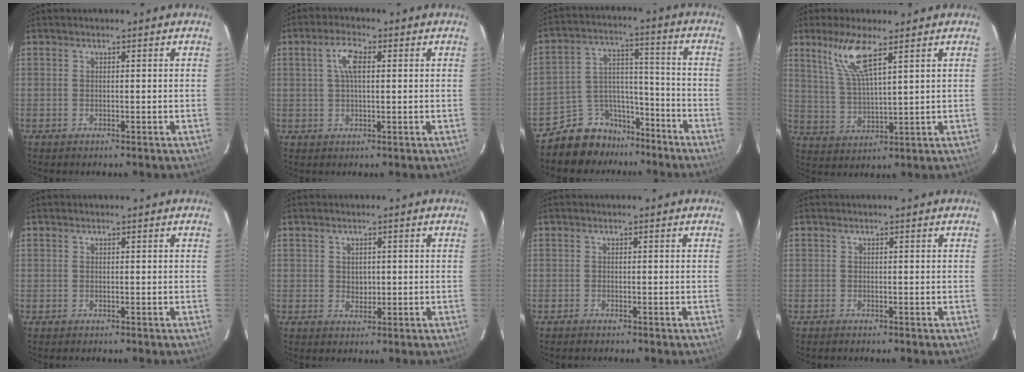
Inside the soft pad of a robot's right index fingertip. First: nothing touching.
{"total": 4.6, "force": [1.1, 1.8, 4.0], "torque": [-0.080, 0.012, 0.022]}
{"total": 11.1, "force": [-9.0, 6.4, 1.2], "torque": [-0.030, 0.062, -0.141]}
{"total": 8.8, "force": [5.3, 1.4, 6.9], "torque": [-0.145, -0.002, 0.114]}
{"total": 0.0}
{"total": 2.2, "force": [0.1, 2.0, 1.0], "torque": [-0.012, 0.000, 0.005]}
{"total": 0.7, "force": [-0.6, 0.1, 0.2], "torque": [-0.005, -0.001, -0.013]}
{"total": 0.0}